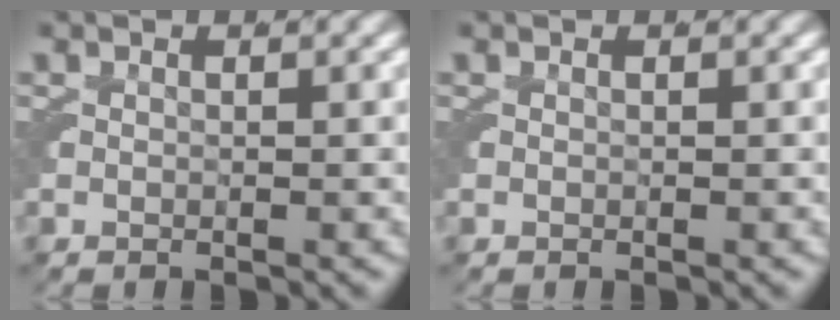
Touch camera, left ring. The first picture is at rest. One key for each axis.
{"total": 0.0}